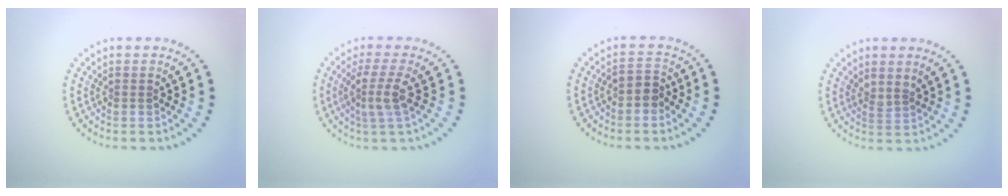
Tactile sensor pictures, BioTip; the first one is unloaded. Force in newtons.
{"total": 2.9, "press": 2.3, "slide": 1.7}
{"total": 1.8, "press": 1.7, "slide": 0.6}
{"total": 1.5, "press": 1.1, "slide": 1.0}